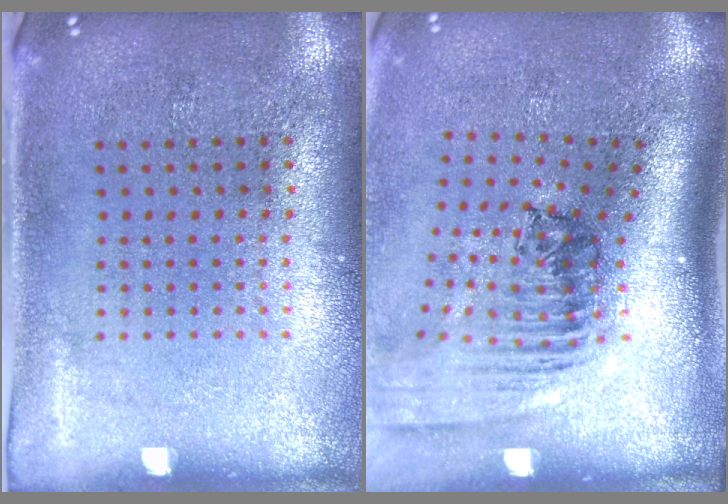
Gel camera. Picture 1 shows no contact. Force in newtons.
{"total": 2.5, "press": 1.8, "slide": 1.8}